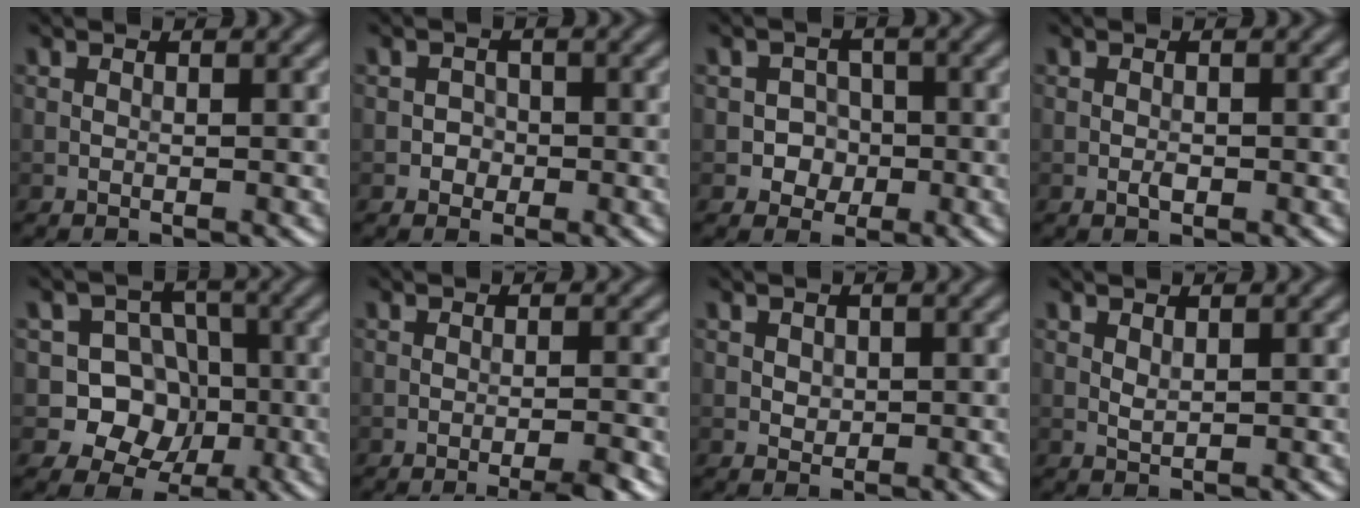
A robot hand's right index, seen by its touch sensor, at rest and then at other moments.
{"total": 1.3, "force": [-0.3, 1.2, 0.2], "torque": [0.014, 0.001, -0.011]}
{"total": 2.3, "force": [-0.5, 2.2, 0.6], "torque": [0.008, 0.001, -0.017]}
{"total": 0.7, "force": [-0.3, 0.4, 0.5], "torque": [-0.008, 0.001, -0.005]}
{"total": 7.8, "force": [-1.5, 7.2, 2.7], "torque": [-0.034, 0.024, -0.057]}
{"total": 2.8, "force": [-1.9, 0.2, 2.1], "torque": [-0.029, 0.003, -0.035]}
{"total": 0.9, "force": [0.3, 0.8, 0.3], "torque": [-0.007, -0.004, 0.008]}
{"total": 0.8, "force": [0.6, 0.2, 0.5], "torque": [-0.015, -0.001, 0.014]}